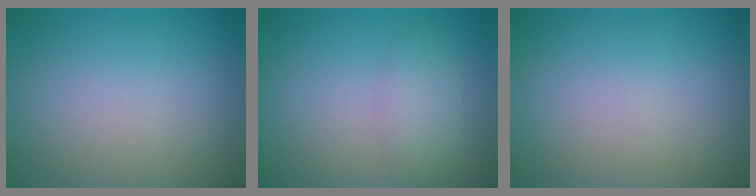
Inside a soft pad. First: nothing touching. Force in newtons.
{"total": 2.2, "press": 2.2, "slide": 0.1}
{"total": 0.0}